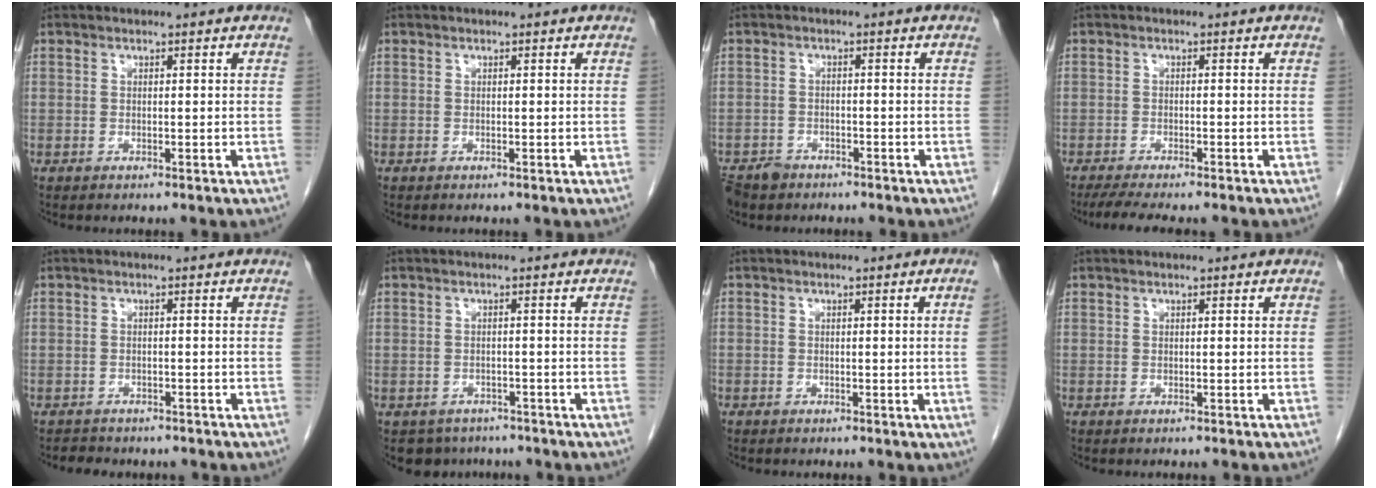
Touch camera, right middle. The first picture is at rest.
{"total": 0.0}
{"total": 4.6, "force": [-3.7, 2.6, 1.0], "torque": [-0.019, -0.002, -0.061]}
{"total": 6.6, "force": [-5.5, 0.8, 3.6], "torque": [-0.051, -0.014, -0.085]}
{"total": 3.9, "force": [-3.5, 1.4, 1.2], "torque": [-0.024, -0.005, -0.046]}
{"total": 4.8, "force": [-3.9, 2.9, 0.1], "torque": [0.006, 0.006, -0.053]}
{"total": 1.8, "force": [-0.3, -0.7, 1.7], "torque": [-0.018, -0.001, -0.006]}
{"total": 0.8, "force": [-0.7, 0.1, 0.3], "torque": [-0.005, -0.002, -0.011]}